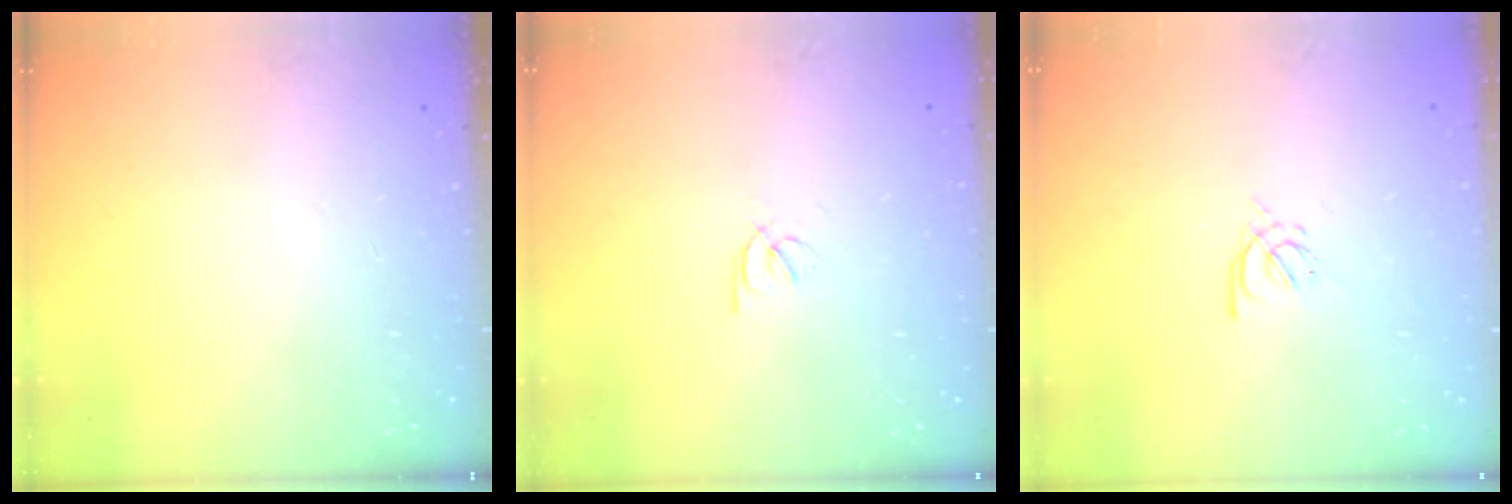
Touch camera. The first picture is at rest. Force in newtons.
{"total": 2.1, "press": 2.1, "slide": 0.4}
{"total": 2.9, "press": 2.8, "slide": 0.8}